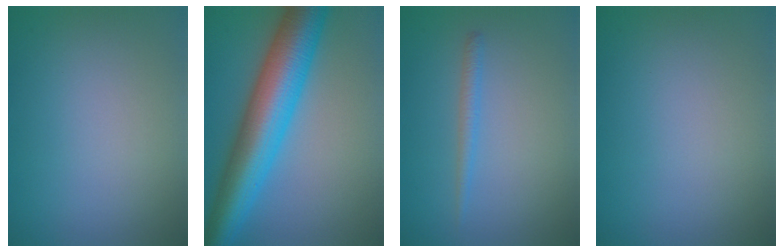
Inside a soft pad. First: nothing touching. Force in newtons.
{"total": 10.6, "press": 10.6, "slide": 0.1}
{"total": 1.3, "press": 1.3, "slide": 0.0}
{"total": 0.0}